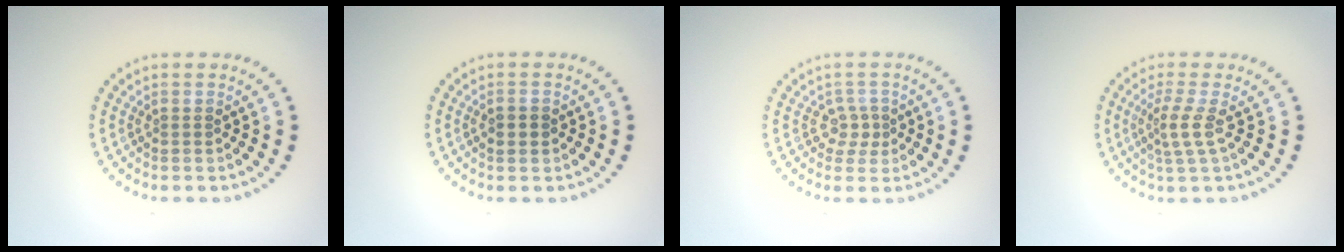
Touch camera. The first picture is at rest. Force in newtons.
{"total": 1.7, "press": 1.7, "slide": 0.0}
{"total": 1.6, "press": 1.3, "slide": 1.0}
{"total": 2.2, "press": 1.5, "slide": 1.7}